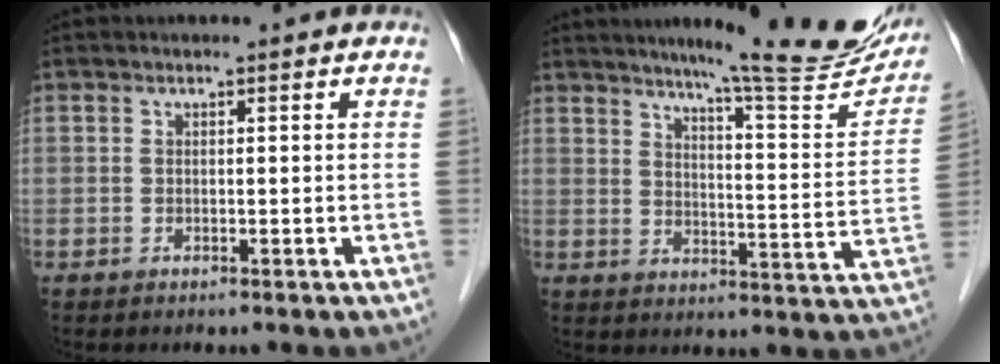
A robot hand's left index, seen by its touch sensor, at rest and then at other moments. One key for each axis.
{"total": 19.7, "fx": 16.7, "fy": 1.3, "fz": 10.4, "tx": -0.126, "ty": -0.048, "tz": 0.207}